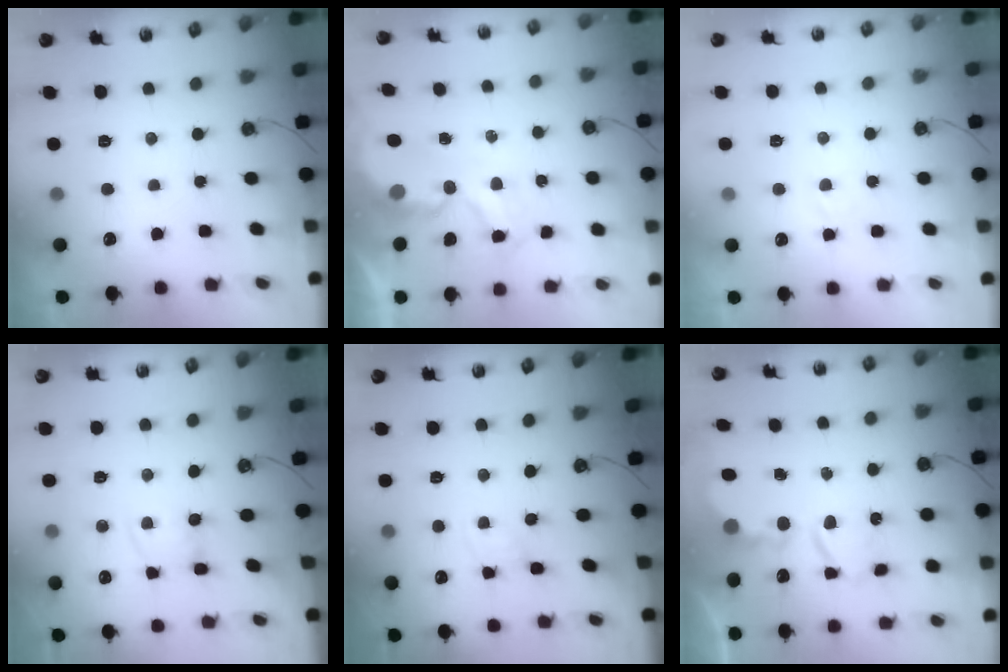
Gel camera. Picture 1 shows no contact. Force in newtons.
{"total": 5.6, "press": 5.5, "slide": 0.4}
{"total": 2.7, "press": 2.6, "slide": 0.4}
{"total": 2.6, "press": 2.6, "slide": 0.4}
{"total": 2.1, "press": 2.1, "slide": 0.3}
{"total": 6.4, "press": 6.4, "slide": 0.3}